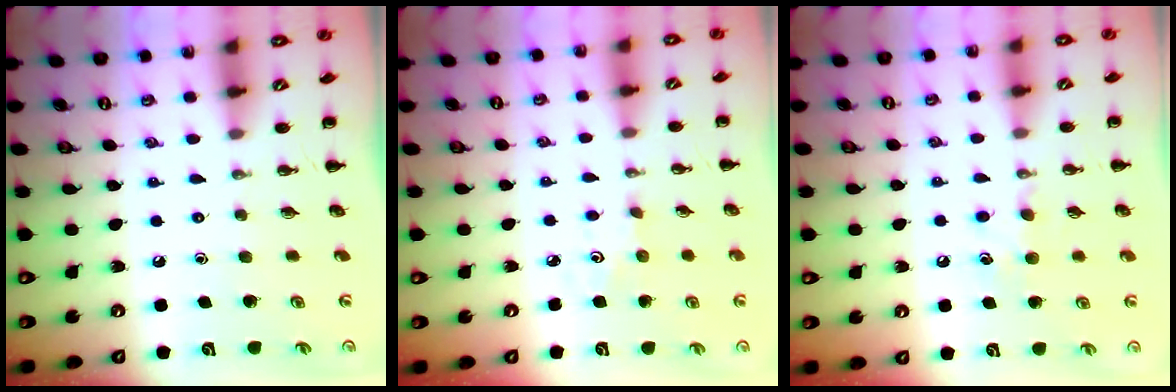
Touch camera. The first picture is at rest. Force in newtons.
{"total": 2.6, "press": 2.5, "slide": 0.7}
{"total": 6.8, "press": 6.6, "slide": 1.6}